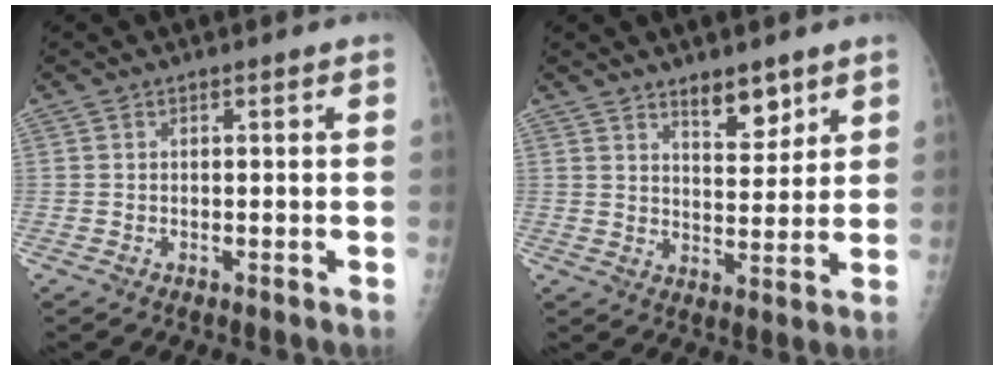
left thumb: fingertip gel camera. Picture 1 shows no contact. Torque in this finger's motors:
{"motor_torque": [0.11, -0.01, 0.26, -0.03, 0.02]}